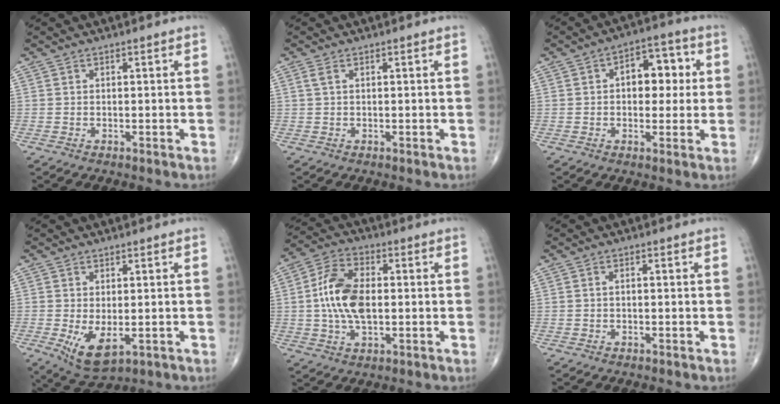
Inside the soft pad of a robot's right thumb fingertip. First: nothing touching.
{"total": 1.1, "force": [0.4, 0.5, 1.0], "torque": [-0.028, 0.011, 0.010]}
{"total": 9.5, "force": [1.3, 5.9, 7.3], "torque": [-0.065, 0.018, 0.015]}
{"total": 6.7, "force": [-1.4, 3.3, 5.7], "torque": [-0.099, -0.017, -0.010]}
{"total": 12.0, "force": [0.1, 6.5, 10.0], "torque": [-0.197, 0.014, 0.000]}
{"total": 0.7, "force": [-0.1, 0.3, 0.6], "torque": [-0.012, 0.001, -0.005]}